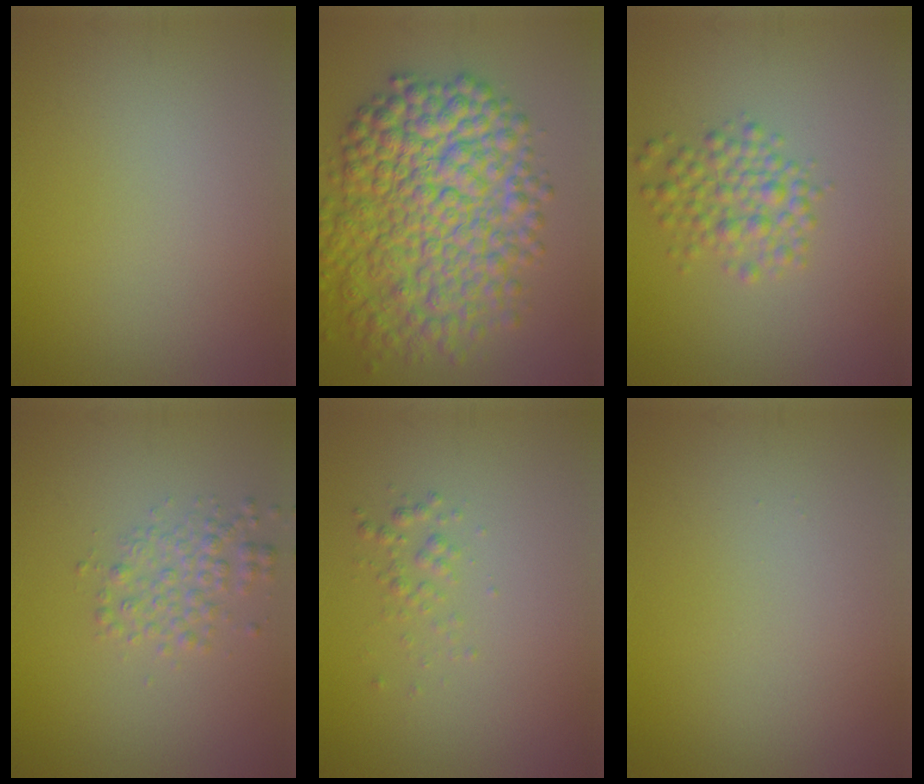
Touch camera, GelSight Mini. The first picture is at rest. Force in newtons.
{"total": 11.7, "press": 11.7, "slide": 0.2}
{"total": 3.2, "press": 3.2, "slide": 0.1}
{"total": 2.5, "press": 2.5, "slide": 0.0}
{"total": 1.2, "press": 1.2, "slide": 0.1}
{"total": 0.0}